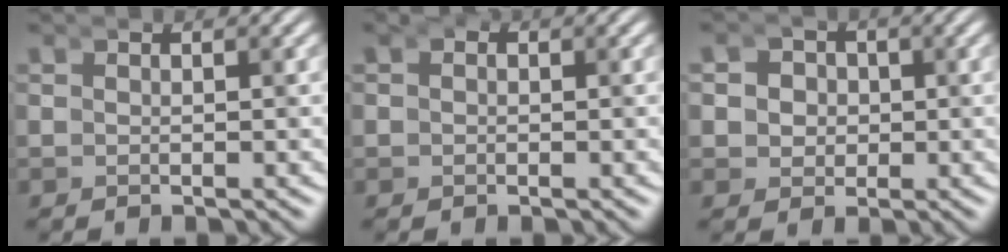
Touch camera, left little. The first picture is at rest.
{"total": 1.1, "force": [0.3, 1.0, 0.5], "torque": [-0.018, -0.002, 0.002]}
{"total": 4.9, "force": [-0.4, 4.6, 1.5], "torque": [-0.054, -0.009, -0.015]}